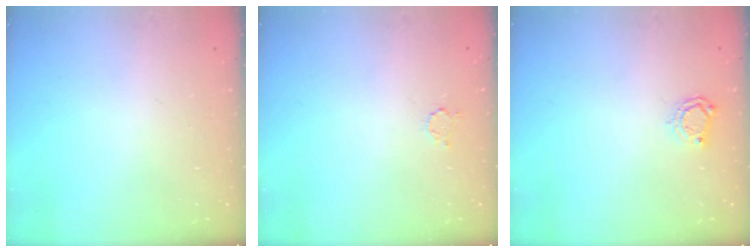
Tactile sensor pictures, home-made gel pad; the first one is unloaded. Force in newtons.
{"total": 2.3, "press": 2.3, "slide": 0.3}
{"total": 5.5, "press": 5.4, "slide": 0.6}